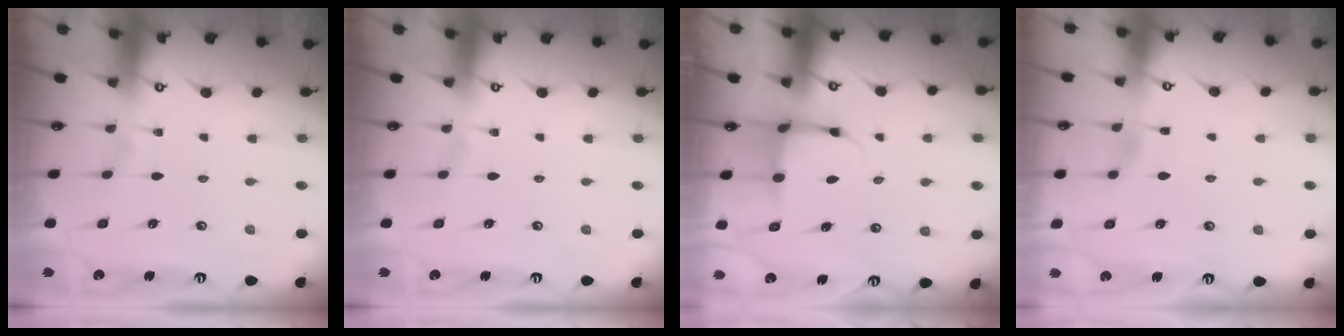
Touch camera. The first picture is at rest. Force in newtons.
{"total": 0.0}
{"total": 3.8, "press": 3.6, "slide": 1.3}
{"total": 3.0, "press": 2.9, "slide": 0.4}